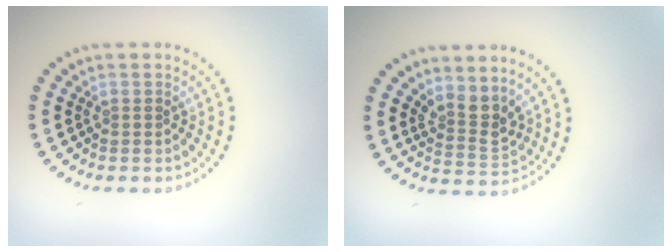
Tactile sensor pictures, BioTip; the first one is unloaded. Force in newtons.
{"total": 2.8, "press": 2.0, "slide": 1.9}